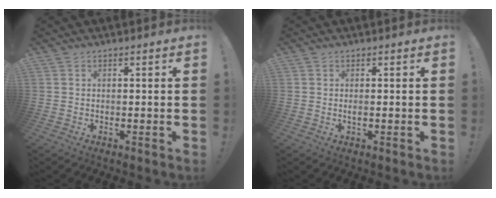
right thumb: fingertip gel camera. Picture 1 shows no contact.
{"total": 0.9, "force": [-0.2, 0.0, 0.8], "torque": [-0.011, -0.002, -0.006]}